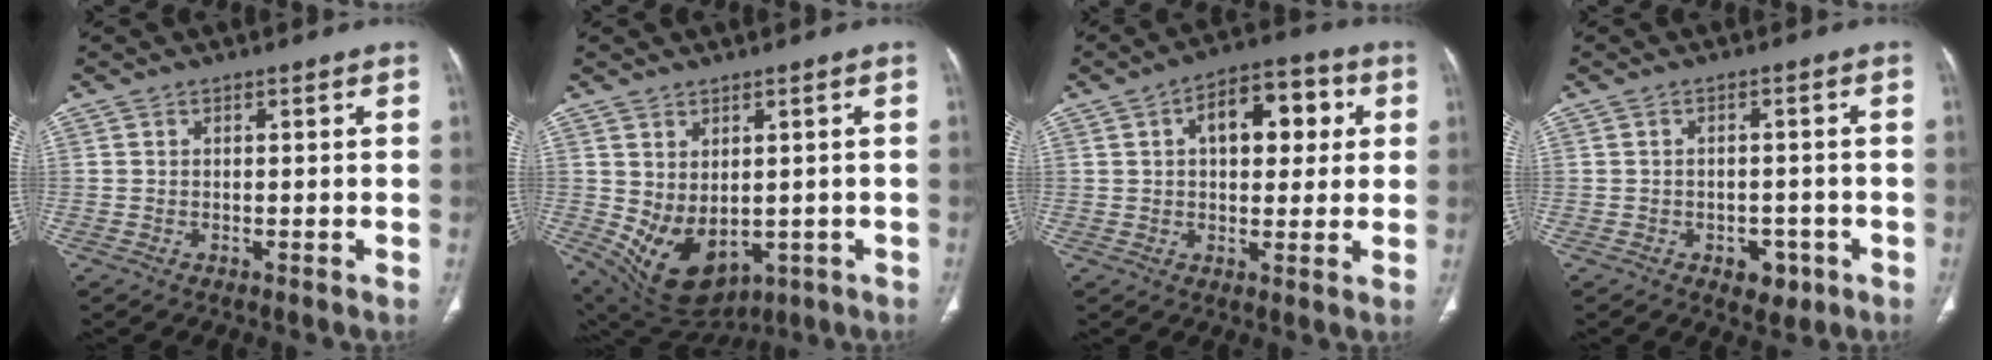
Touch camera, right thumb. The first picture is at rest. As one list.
[{"total": 11.7, "force": [-1.6, 7.7, 8.7], "torque": [-0.139, -0.008, 0.011]}, {"total": 12.0, "force": [3.1, 6.9, 9.4], "torque": [-0.098, 0.017, 0.041]}, {"total": 4.5, "force": [-2.1, 3.1, 2.5], "torque": [-0.015, 0.010, -0.020]}]